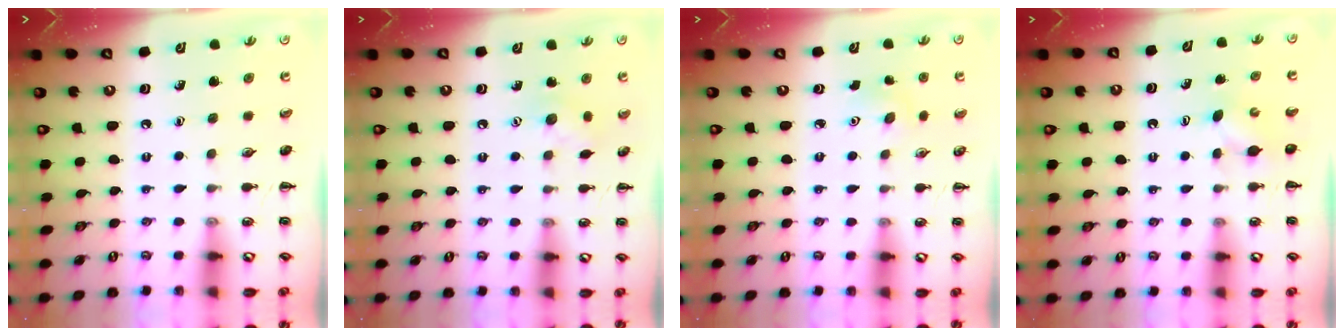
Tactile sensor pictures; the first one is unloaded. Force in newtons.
{"total": 6.5, "press": 6.5, "slide": 0.5}
{"total": 3.9, "press": 3.7, "slide": 1.1}
{"total": 3.3, "press": 3.2, "slide": 0.7}